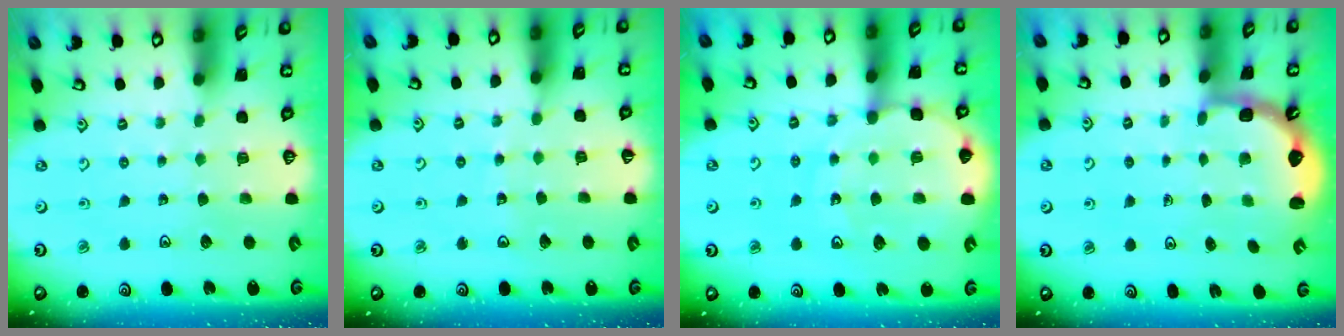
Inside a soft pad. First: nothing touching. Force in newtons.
{"total": 3.4, "press": 3.4, "slide": 0.3}
{"total": 12.4, "press": 12.0, "slide": 3.0}
{"total": 2.5, "press": 2.1, "slide": 1.3}